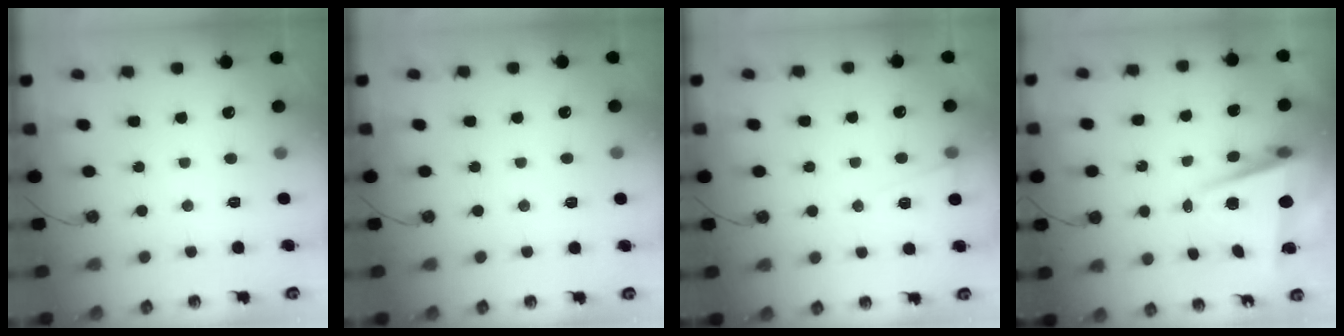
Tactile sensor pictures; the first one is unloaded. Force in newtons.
{"total": 4.6, "press": 1.9, "slide": 4.2}
{"total": 5.2, "press": 2.9, "slide": 4.3}
{"total": 6.3, "press": 6.1, "slide": 1.6}